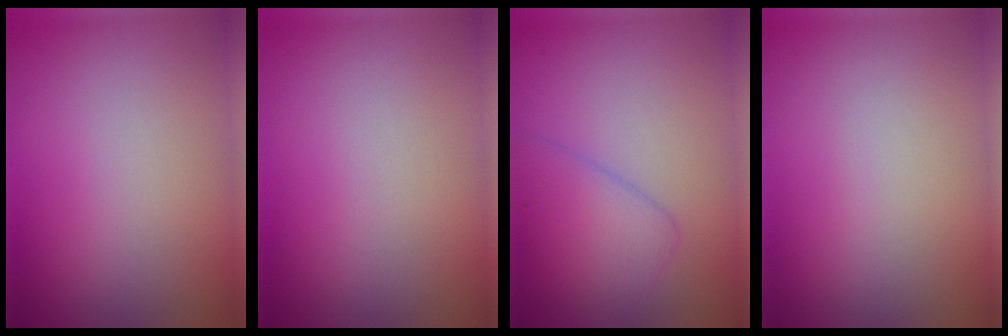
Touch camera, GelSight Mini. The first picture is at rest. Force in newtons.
{"total": 0.0}
{"total": 3.4, "press": 3.4, "slide": 0.1}
{"total": 0.0}